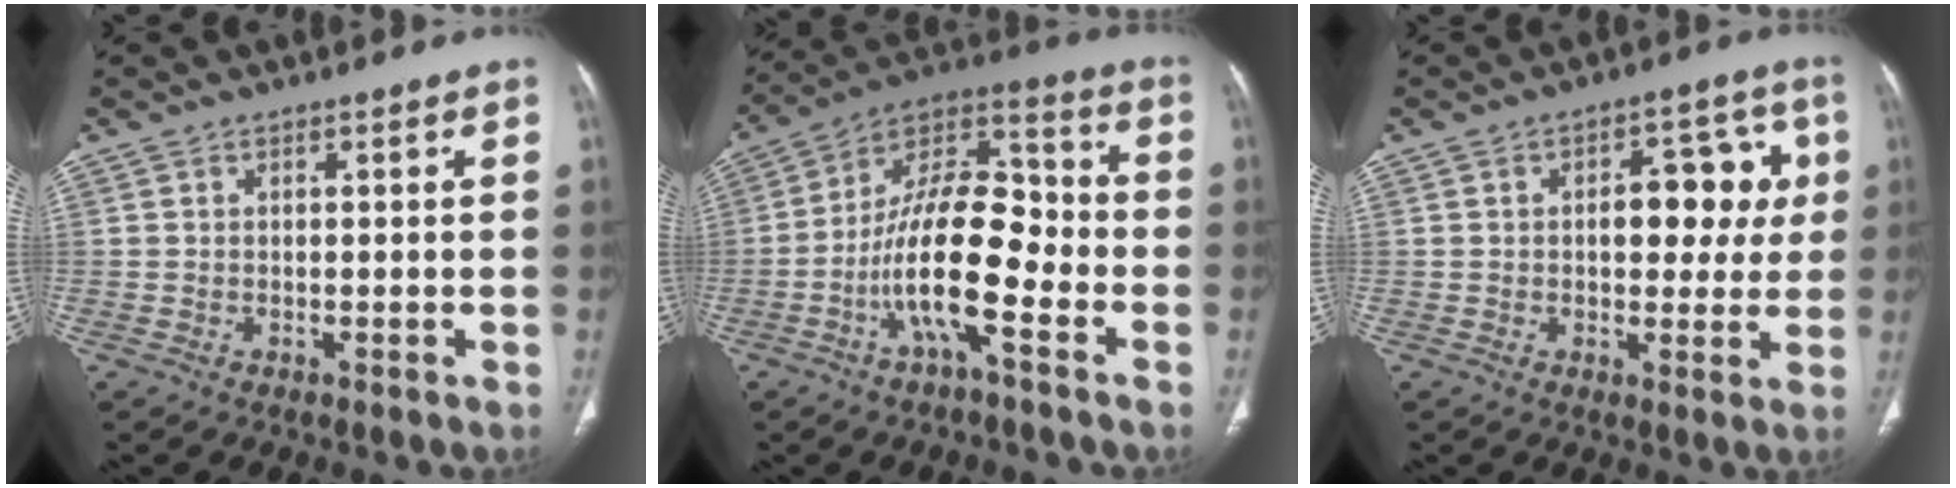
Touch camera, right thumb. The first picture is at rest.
{"total": 17.3, "force": [-5.6, 6.7, 15.0], "torque": [-0.251, 0.059, -0.104]}
{"total": 11.4, "force": [1.6, 6.6, 9.1], "torque": [-0.070, 0.015, 0.021]}